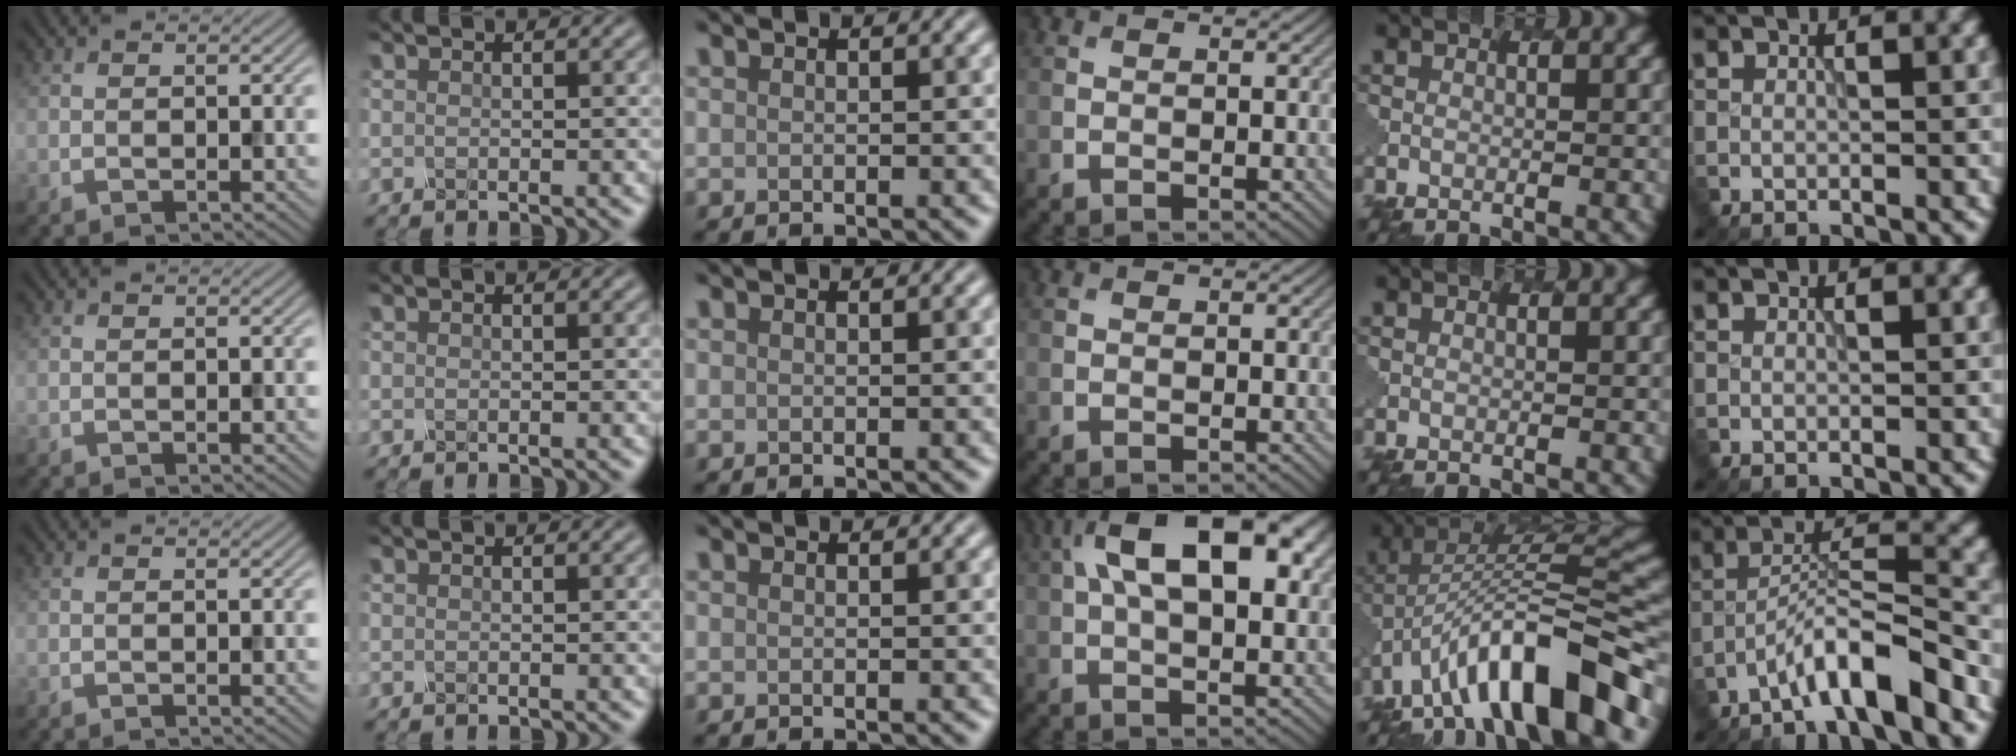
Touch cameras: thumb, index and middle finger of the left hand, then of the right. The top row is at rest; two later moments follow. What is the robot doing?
{"motion": "shake", "object": "salt shaker"}